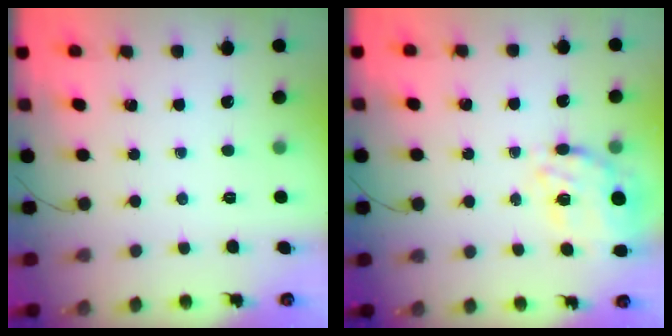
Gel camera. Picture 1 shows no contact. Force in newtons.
{"total": 11.1, "press": 10.5, "slide": 3.6}